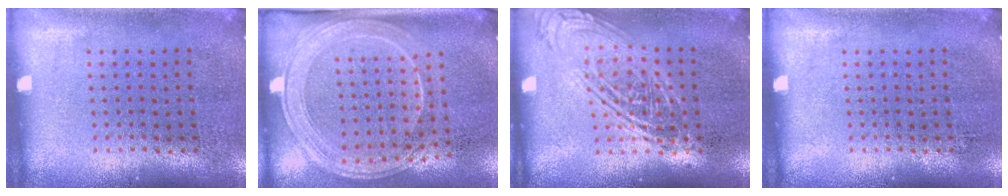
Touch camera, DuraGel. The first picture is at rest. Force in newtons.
{"total": 2.1, "press": 1.8, "slide": 1.0}
{"total": 2.3, "press": 2.3, "slide": 0.2}
{"total": 0.0}